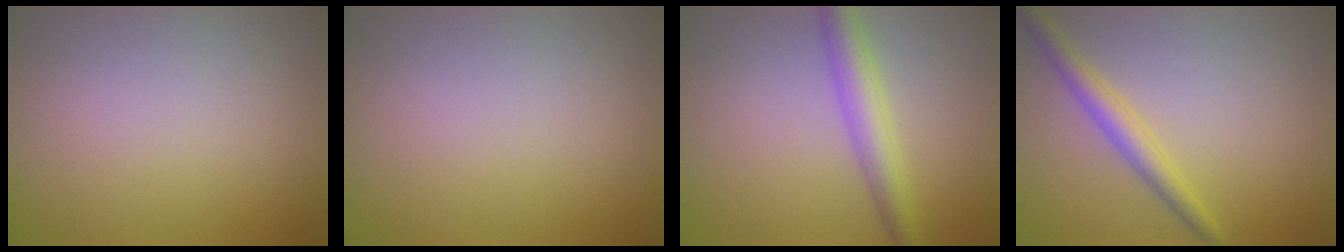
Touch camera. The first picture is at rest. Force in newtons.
{"total": 0.0}
{"total": 3.9, "press": 3.9, "slide": 0.1}
{"total": 2.8, "press": 2.8, "slide": 0.0}